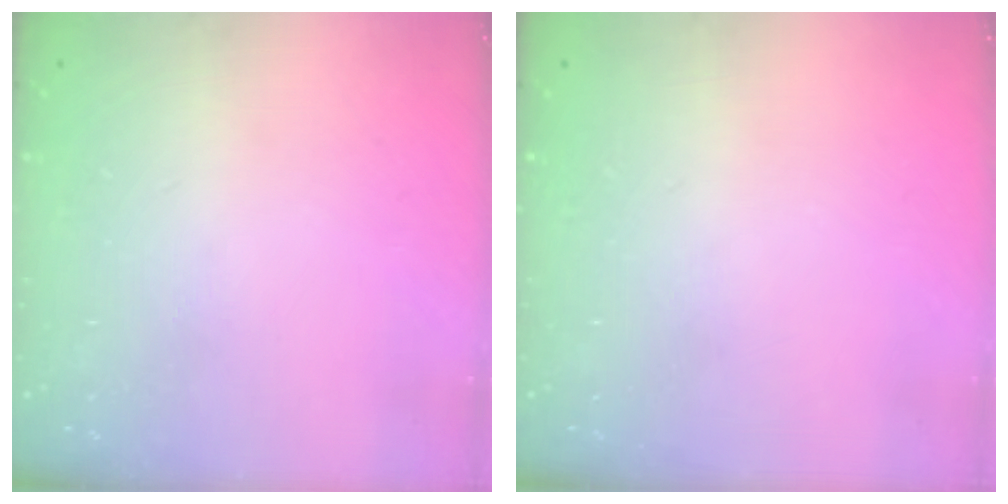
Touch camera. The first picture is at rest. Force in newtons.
{"total": 0.0}